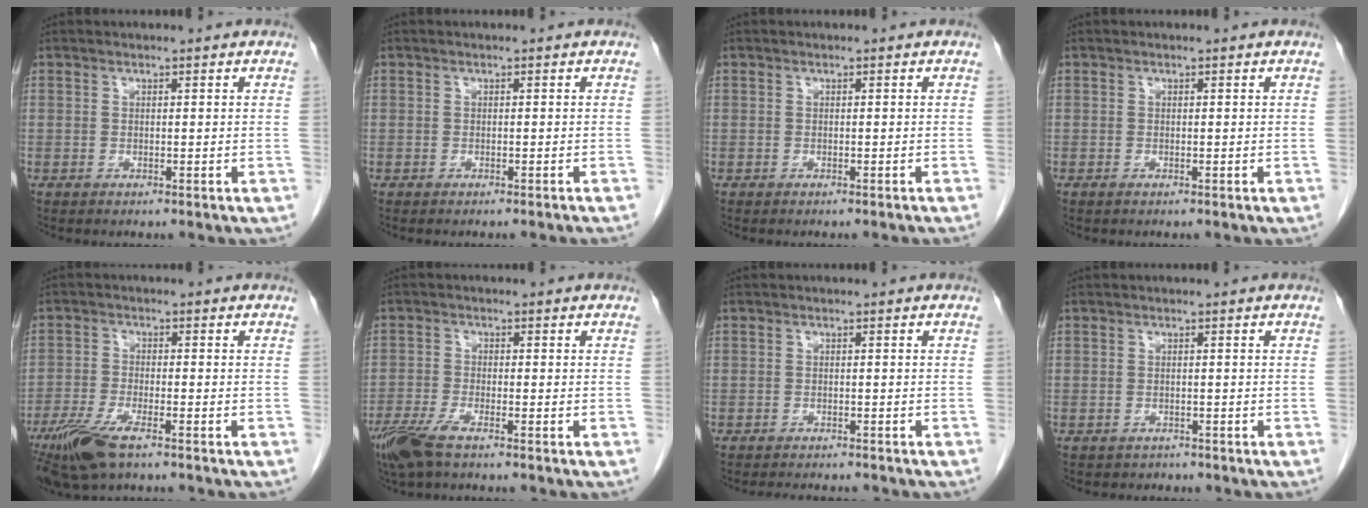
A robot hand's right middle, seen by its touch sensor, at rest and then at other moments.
{"total": 1.9, "force": [-1.7, -0.3, 0.8], "torque": [-0.009, 0.005, -0.021]}
{"total": 1.4, "force": [-1.2, -0.2, 0.6], "torque": [-0.002, 0.004, -0.015]}
{"total": 0.0}
{"total": 8.3, "force": [-5.5, 1.9, 5.9], "torque": [-0.117, -0.018, -0.099]}
{"total": 5.8, "force": [-4.0, 1.1, 4.0], "torque": [-0.085, -0.014, -0.077]}
{"total": 5.2, "force": [-4.8, 1.0, 1.8], "torque": [-0.023, -0.006, -0.063]}
{"total": 2.0, "force": [-1.7, 1.0, -0.3], "torque": [-0.004, 0.001, -0.029]}